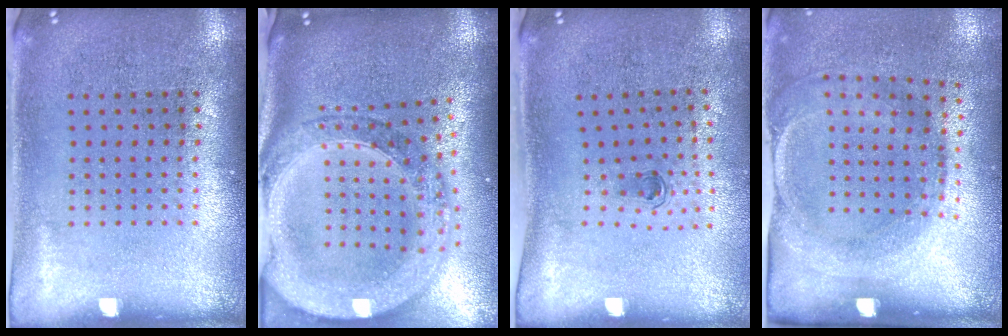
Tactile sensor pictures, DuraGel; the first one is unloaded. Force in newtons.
{"total": 2.8, "press": 2.3, "slide": 1.6}
{"total": 0.6, "press": 0.3, "slide": 0.5}
{"total": 1.8, "press": 1.2, "slide": 1.4}